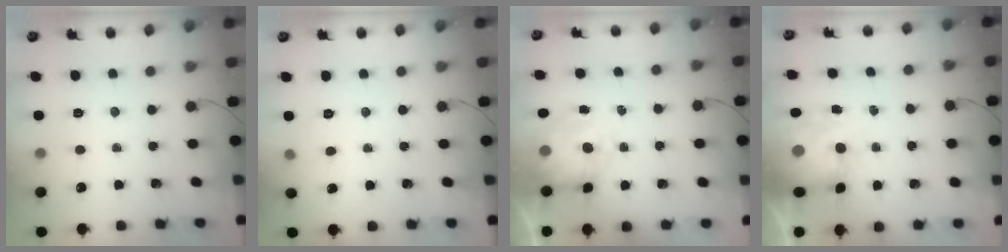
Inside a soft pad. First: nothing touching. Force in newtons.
{"total": 5.8, "press": 5.6, "slide": 1.4}
{"total": 7.2, "press": 7.2, "slide": 0.7}
{"total": 6.7, "press": 6.5, "slide": 1.4}